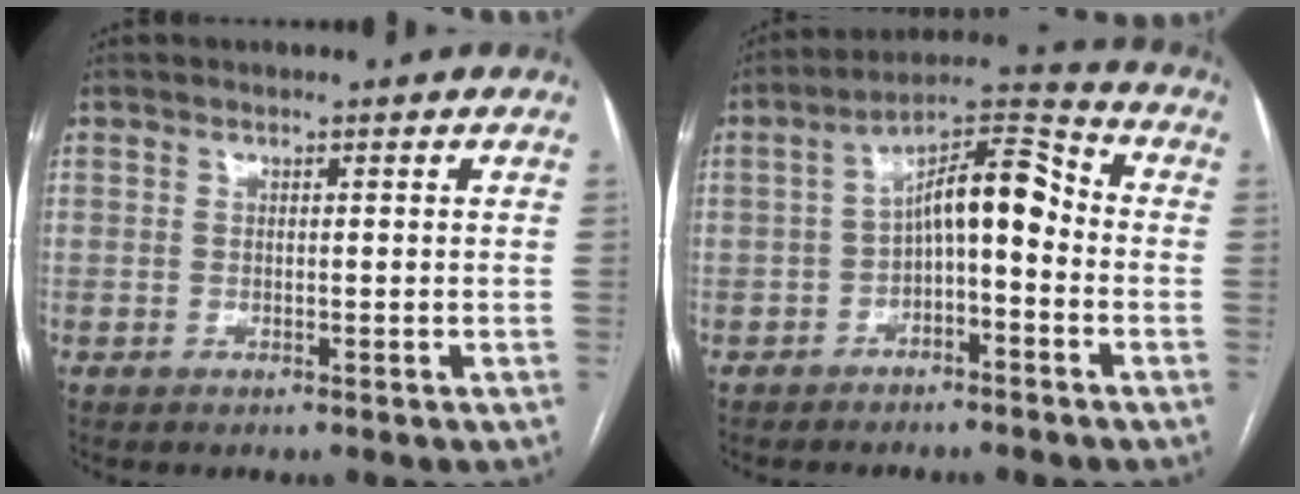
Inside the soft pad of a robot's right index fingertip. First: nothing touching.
{"total": 9.5, "force": [-1.3, 3.2, 8.9], "torque": [-0.147, 0.042, -0.023]}